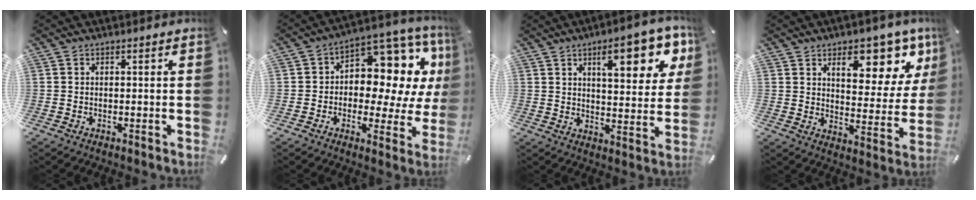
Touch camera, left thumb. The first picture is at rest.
{"total": 11.6, "force": [3.6, 7.9, 7.7], "torque": [-0.097, -0.049, 0.061]}
{"total": 15.0, "force": [7.4, 5.8, 11.7], "torque": [-0.154, -0.025, 0.114]}
{"total": 14.2, "force": [8.6, 7.1, 8.9], "torque": [-0.098, -0.062, 0.138]}